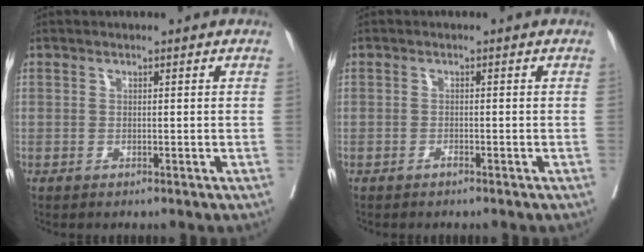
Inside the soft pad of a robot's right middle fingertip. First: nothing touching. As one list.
[{"total": 0.5, "force": [-0.5, 0.0, 0.2], "torque": [-0.011, -0.003, -0.008]}]